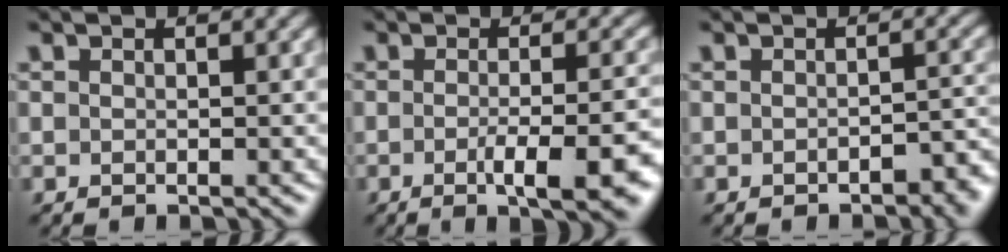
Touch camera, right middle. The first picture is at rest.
{"total": 7.7, "force": [-2.4, 2.3, 7.0], "torque": [-0.083, -0.008, -0.029]}
{"total": 3.3, "force": [-1.4, 1.2, 2.7], "torque": [-0.035, -0.003, -0.015]}